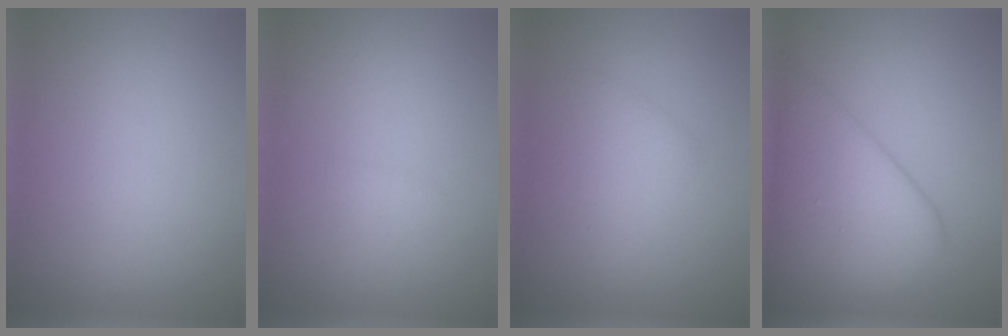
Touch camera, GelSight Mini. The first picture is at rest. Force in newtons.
{"total": 0.5, "press": 0.5, "slide": 0.0}
{"total": 2.4, "press": 2.4, "slide": 0.1}
{"total": 9.2, "press": 9.2, "slide": 0.3}